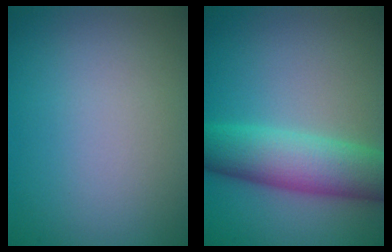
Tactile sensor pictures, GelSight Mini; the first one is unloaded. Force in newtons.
{"total": 6.8, "press": 6.8, "slide": 0.1}